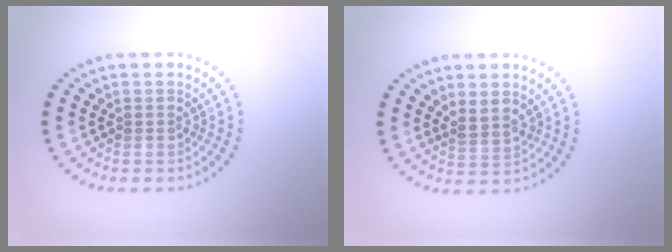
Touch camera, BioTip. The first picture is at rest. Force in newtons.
{"total": 1.8, "press": 1.6, "slide": 0.8}